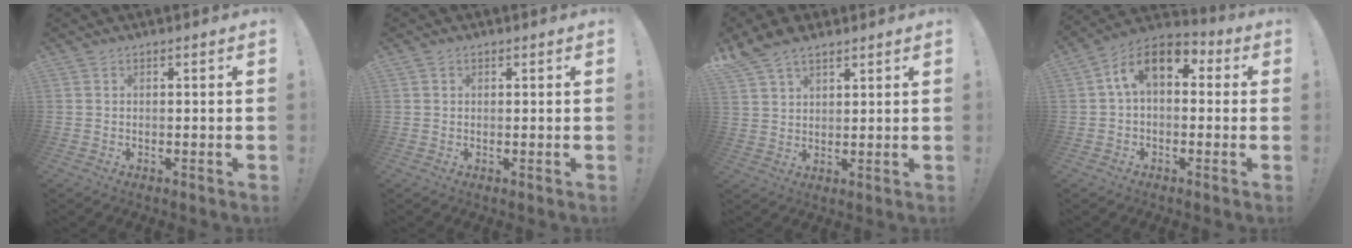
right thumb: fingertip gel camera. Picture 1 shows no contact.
{"total": 0.7, "force": [0.4, 0.5, 0.1], "torque": [-0.001, 0.001, 0.008]}
{"total": 7.2, "force": [5.4, 3.4, 3.2], "torque": [-0.069, -0.021, 0.108]}
{"total": 11.5, "force": [3.5, 6.8, 8.6], "torque": [-0.145, 0.007, 0.068]}